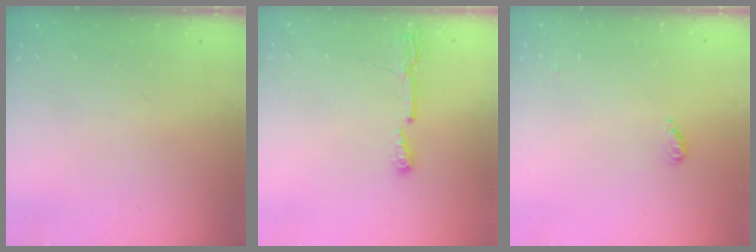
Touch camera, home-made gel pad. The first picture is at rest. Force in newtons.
{"total": 4.3, "press": 4.2, "slide": 0.6}
{"total": 2.2, "press": 2.2, "slide": 0.5}